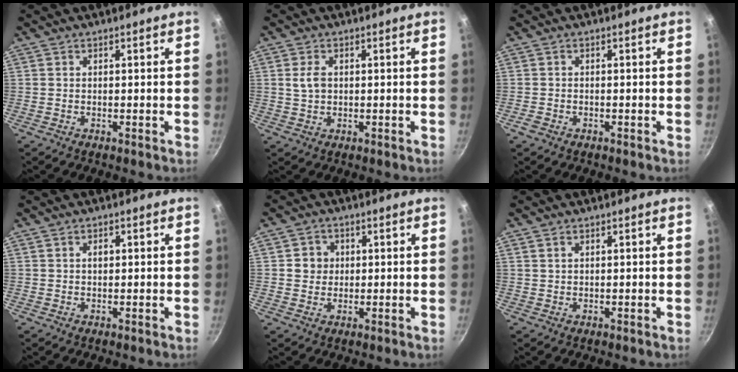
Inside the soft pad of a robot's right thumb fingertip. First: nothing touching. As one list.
[{"total": 3.4, "force": [0.6, 2.3, 2.4], "torque": [-0.043, 0.002, 0.011]}, {"total": 1.3, "force": [-0.8, 0.9, 0.6], "torque": [-0.015, 0.005, -0.014]}, {"total": 1.4, "force": [0.3, 1.0, 1.0], "torque": [-0.011, 0.004, 0.004]}, {"total": 3.8, "force": [0.5, 3.6, 1.1], "torque": [0.008, 0.004, 0.003]}, {"total": 1.0, "force": [0.6, 0.6, 0.5], "torque": [-0.008, 0.000, 0.011]}]